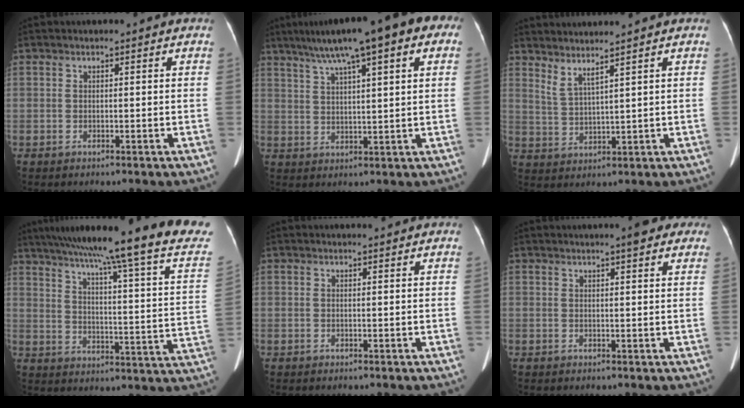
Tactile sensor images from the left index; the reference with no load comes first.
{"total": 16.2, "force": [9.6, 2.7, 12.8], "torque": [-0.203, 0.052, 0.136]}
{"total": 3.6, "force": [2.9, -0.7, 1.9], "torque": [-0.046, -0.011, 0.066]}
{"total": 28.9, "force": [23.6, -0.5, 16.7], "torque": [-0.235, -0.045, 0.304]}
{"total": 0.8, "force": [0.8, 0.0, 0.0], "torque": [-0.007, -0.001, 0.011]}
{"total": 4.5, "force": [3.4, 0.8, 2.7], "torque": [-0.030, 0.012, 0.038]}